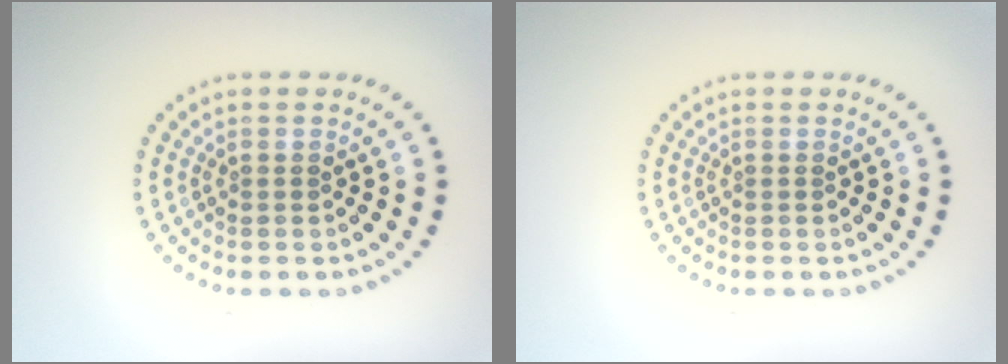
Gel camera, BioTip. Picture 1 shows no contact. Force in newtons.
{"total": 0.0}